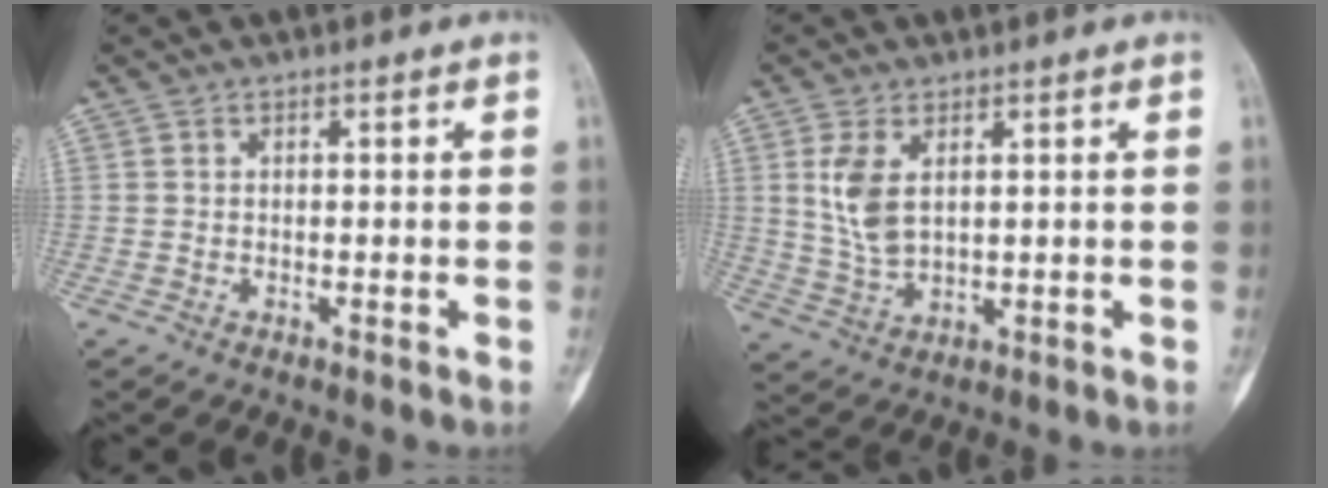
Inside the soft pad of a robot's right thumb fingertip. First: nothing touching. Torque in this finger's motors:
{"motor_torque": [-0.05, 0.49, 0.24, 0.24, 0.10]}